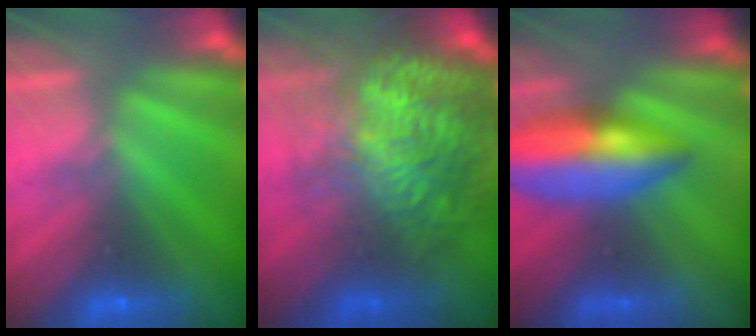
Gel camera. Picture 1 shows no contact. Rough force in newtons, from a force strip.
{"total": 7.3}
{"total": 7.2}